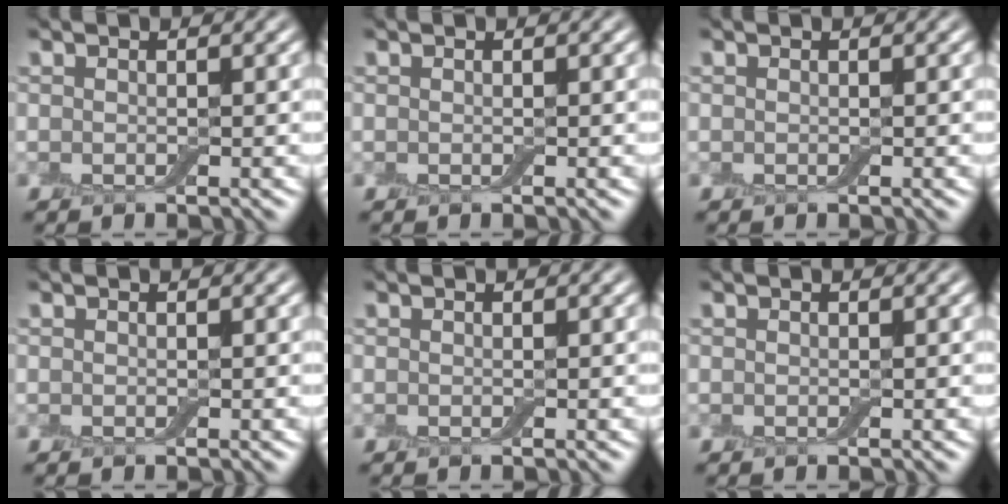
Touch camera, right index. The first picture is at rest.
{"total": 0.0}
{"total": 0.0}
{"total": 0.0}
{"total": 0.0}
{"total": 0.0}